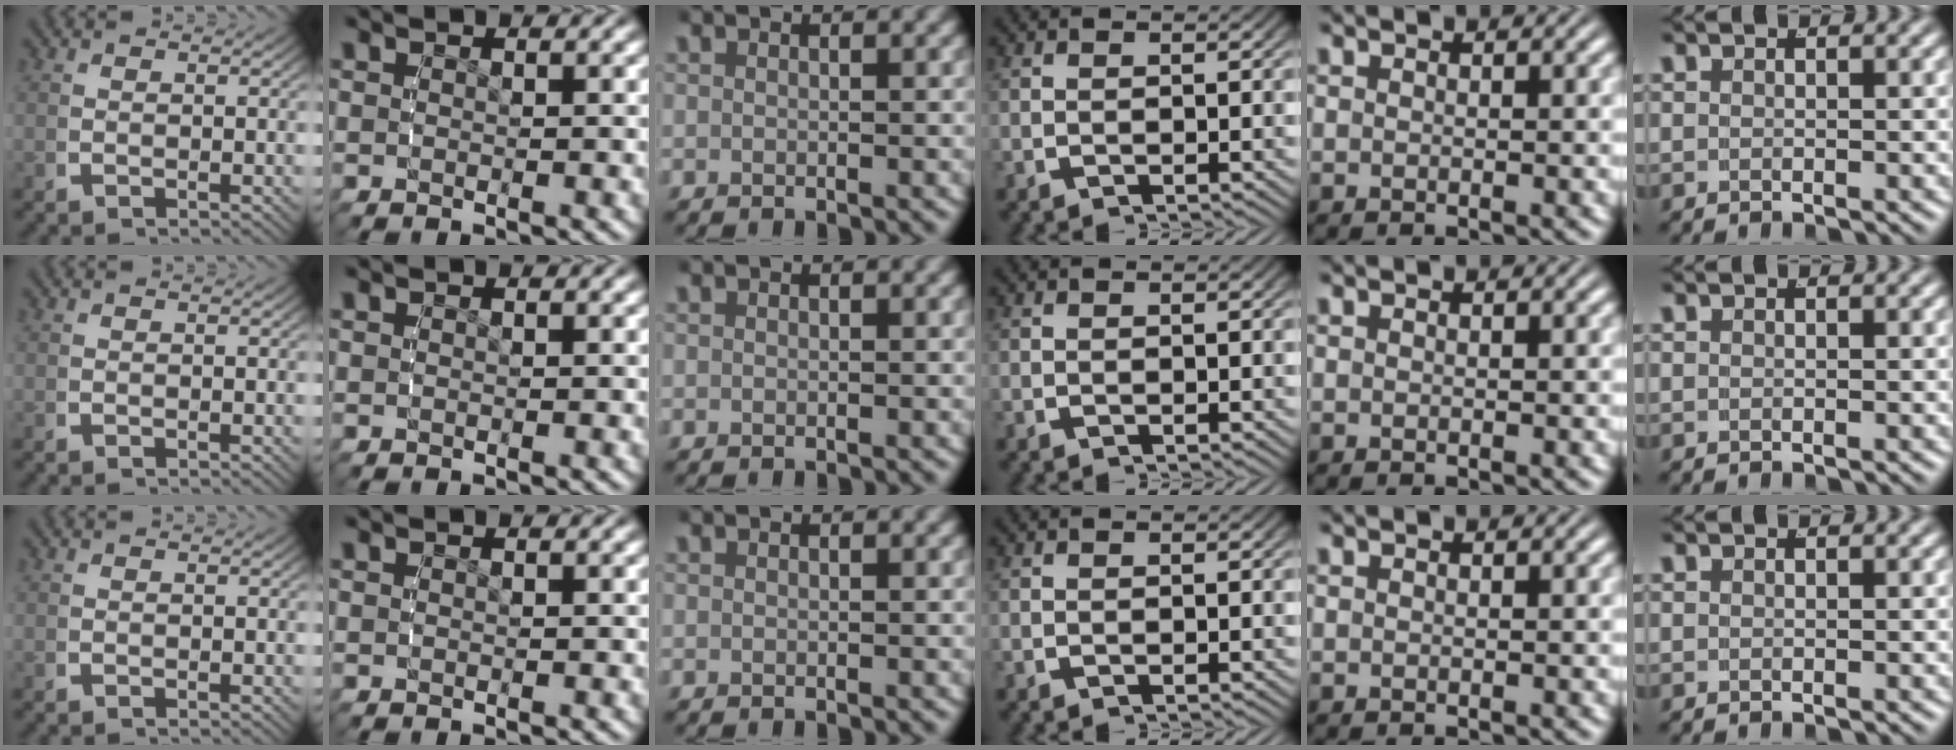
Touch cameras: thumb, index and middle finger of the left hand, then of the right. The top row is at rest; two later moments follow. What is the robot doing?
{"motion": "reach", "object": "plastic wrap"}